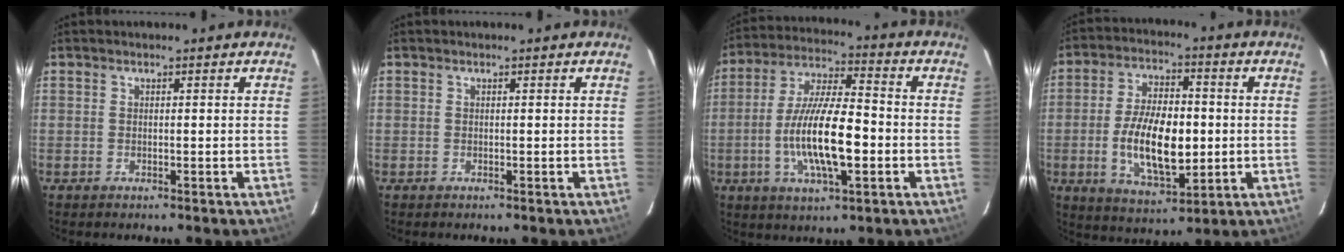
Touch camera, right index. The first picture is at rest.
{"total": 0.0}
{"total": 15.2, "force": [-3.4, 4.3, 14.2], "torque": [-0.276, -0.004, -0.062]}
{"total": 14.3, "force": [-1.8, 6.7, 12.6], "torque": [-0.242, -0.001, -0.023]}